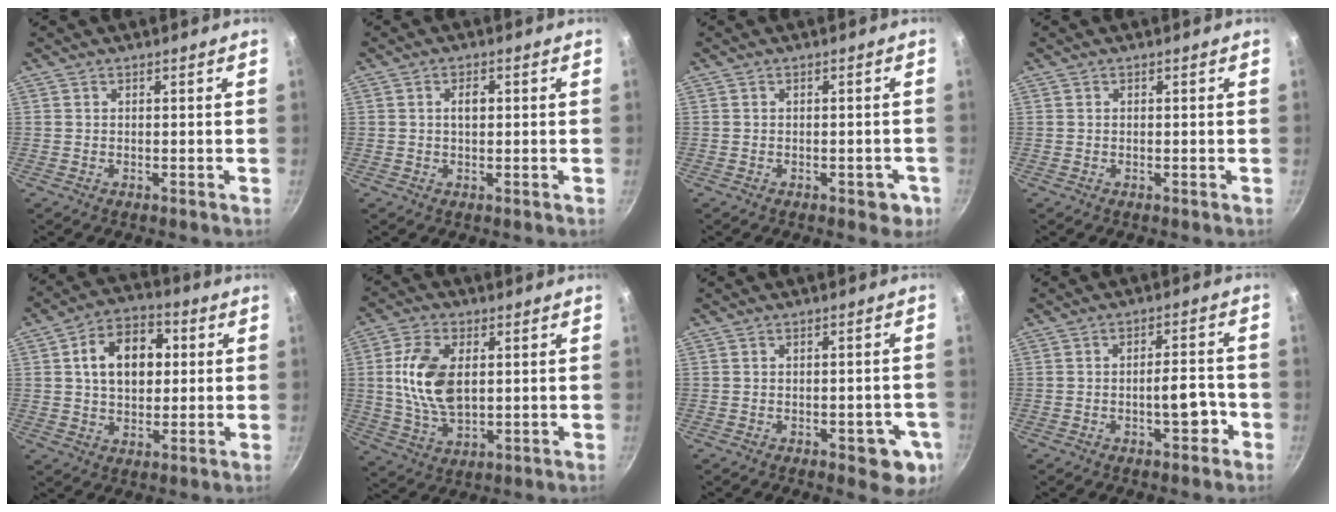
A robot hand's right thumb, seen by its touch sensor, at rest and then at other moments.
{"total": 1.3, "force": [0.5, 0.8, 0.8], "torque": [-0.007, 0.001, 0.009]}
{"total": 3.7, "force": [-1.5, 2.1, 2.6], "torque": [-0.009, 0.017, -0.009]}
{"total": 0.0}
{"total": 12.9, "force": [2.4, 8.9, 9.1], "torque": [-0.110, 0.016, 0.028]}
{"total": 12.3, "force": [1.8, 7.1, 9.8], "torque": [-0.179, -0.006, 0.037]}
{"total": 7.7, "force": [-2.6, 3.6, 6.3], "torque": [-0.045, 0.007, -0.028]}
{"total": 5.8, "force": [-2.5, 2.4, 4.6], "torque": [-0.041, 0.028, -0.033]}